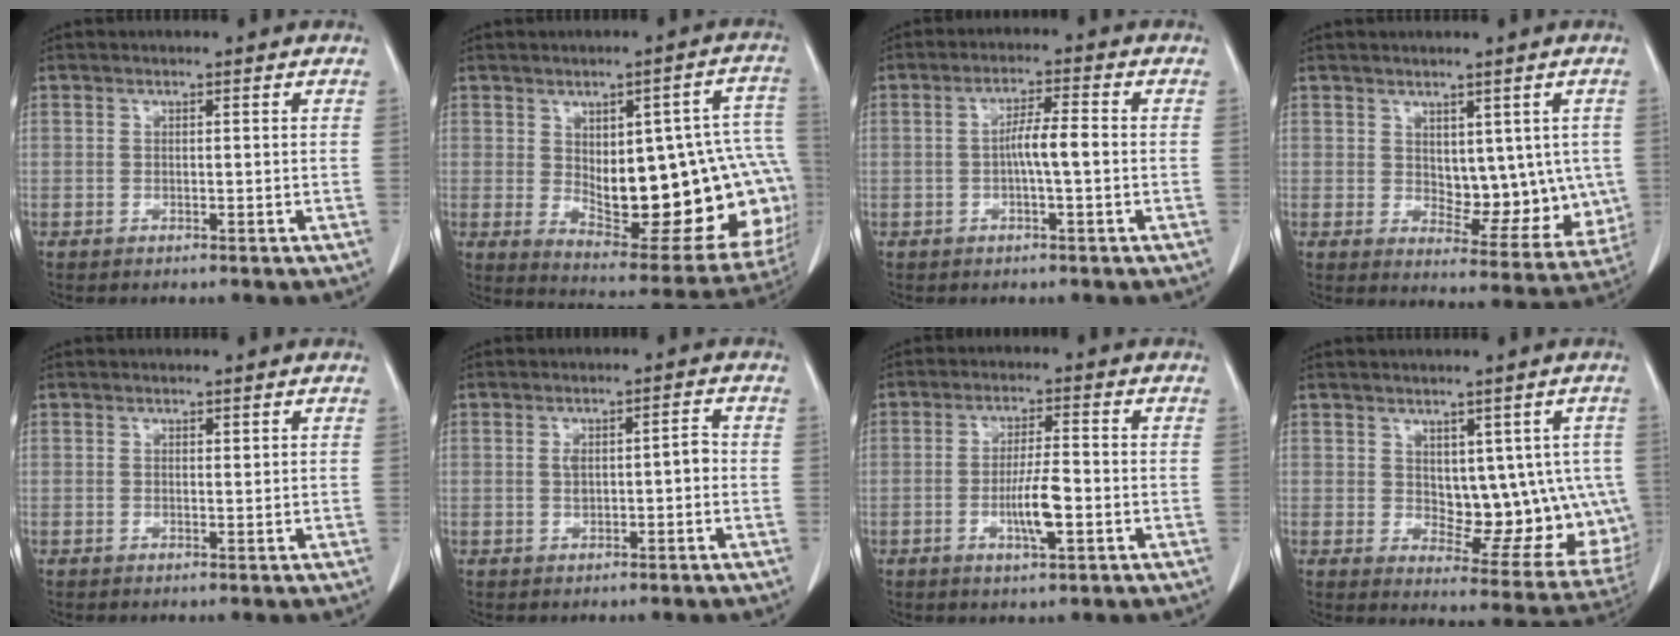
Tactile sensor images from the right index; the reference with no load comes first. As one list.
[{"total": 24.7, "force": [-1.5, 8.9, 23.0], "torque": [-0.216, 0.022, 0.012]}, {"total": 4.4, "force": [-0.6, 0.3, 4.4], "torque": [-0.080, 0.008, -0.010]}, {"total": 9.6, "force": [1.0, 5.4, 7.8], "torque": [-0.083, -0.003, 0.031]}, {"total": 0.0}, {"total": 3.3, "force": [-0.1, 1.3, 3.1], "torque": [-0.053, 0.015, 0.004]}, {"total": 5.9, "force": [-1.7, 0.8, 5.6], "torque": [-0.104, -0.003, -0.026]}, {"total": 12.7, "force": [1.2, 7.1, 10.5], "torque": [-0.111, 0.004, 0.037]}]